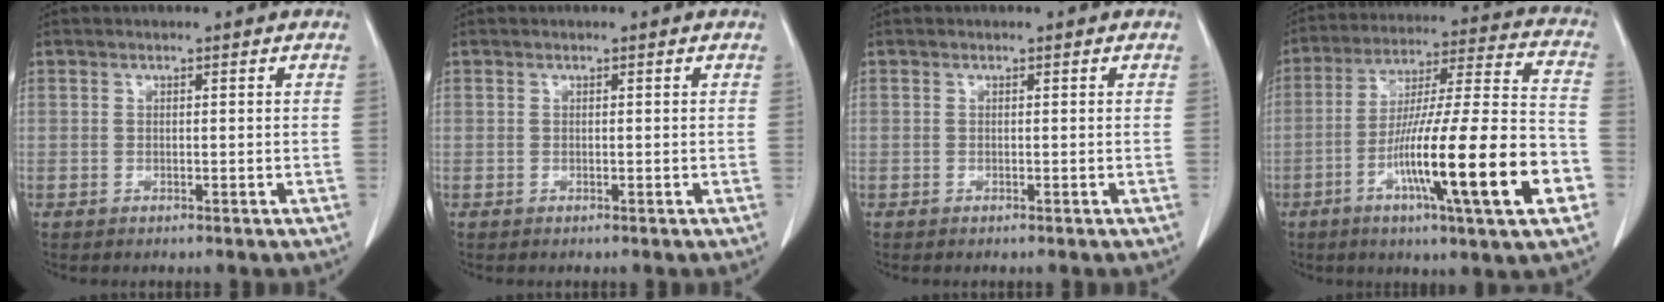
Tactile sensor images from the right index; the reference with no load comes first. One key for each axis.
{"total": 0.0}
{"total": 0.0}
{"total": 22.4, "fx": -8.0, "fy": 0.8, "fz": 20.9, "tx": -0.322, "ty": -0.016, "tz": -0.133}